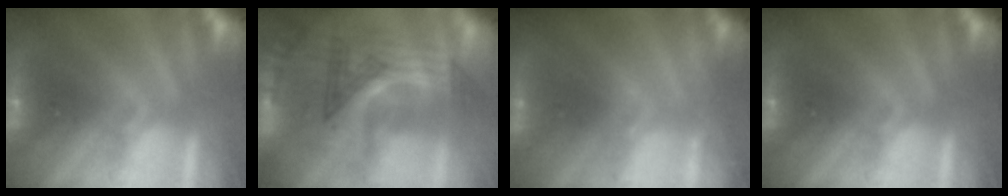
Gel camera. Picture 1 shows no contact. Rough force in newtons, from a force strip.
{"total": 2.9}
{"total": 2.3}
{"total": 0.0}